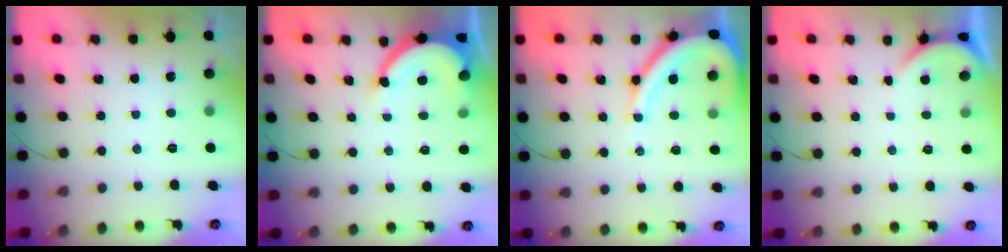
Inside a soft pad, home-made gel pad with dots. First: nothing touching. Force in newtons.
{"total": 8.1, "press": 8.0, "slide": 0.8}
{"total": 13.0, "press": 13.0, "slide": 1.3}
{"total": 1.6, "press": 1.6, "slide": 0.2}